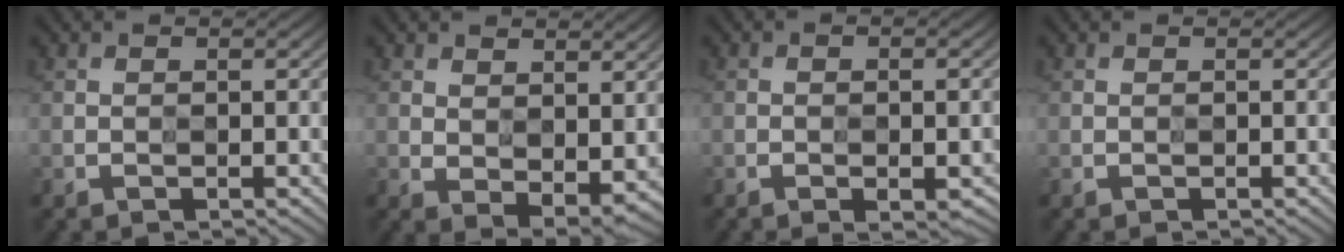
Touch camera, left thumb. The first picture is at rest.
{"total": 5.3, "force": [2.0, 3.3, 3.7], "torque": [-0.065, -0.010, 0.044]}
{"total": 3.7, "force": [-2.0, 1.1, 2.9], "torque": [-0.042, -0.005, -0.024]}
{"total": 0.0}